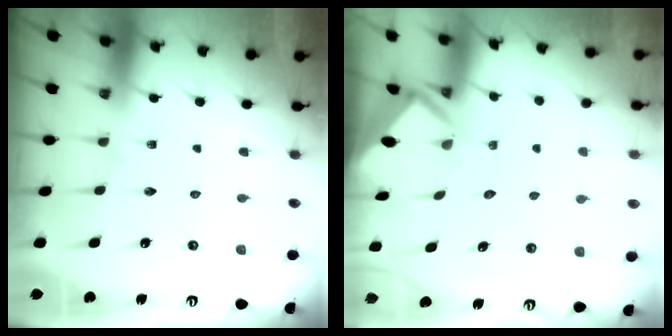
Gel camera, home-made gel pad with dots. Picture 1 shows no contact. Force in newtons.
{"total": 2.3, "press": 2.3, "slide": 0.2}